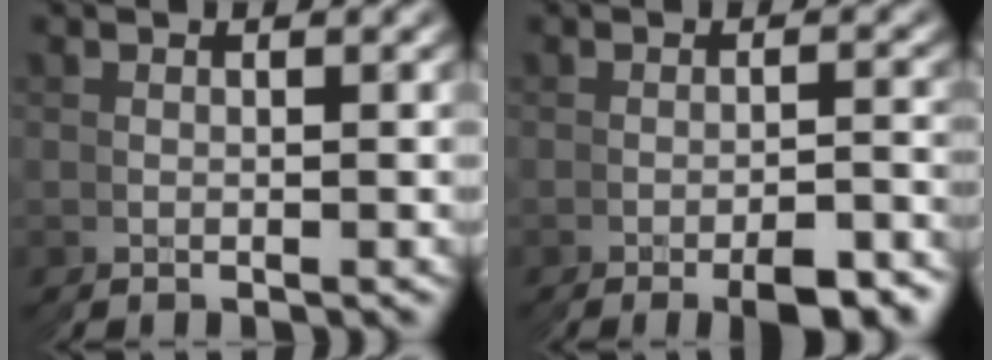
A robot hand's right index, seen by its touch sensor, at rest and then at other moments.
{"total": 2.8, "force": [-2.6, -0.5, 1.0], "torque": [-0.006, 0.008, -0.044]}